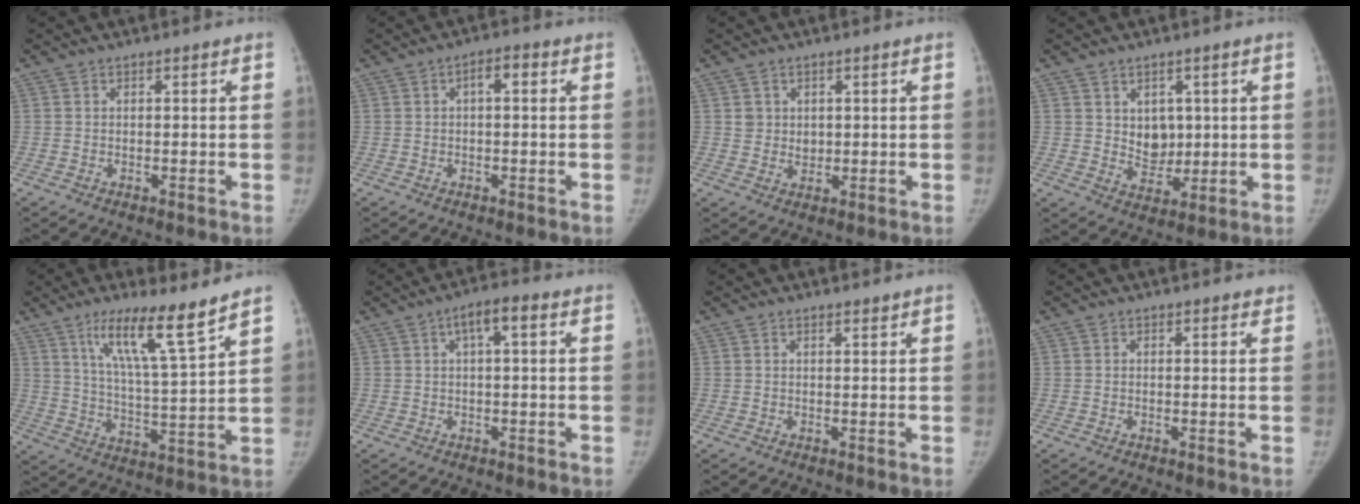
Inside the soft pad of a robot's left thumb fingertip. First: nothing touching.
{"total": 3.1, "force": [0.6, 1.3, 2.7], "torque": [-0.040, 0.010, 0.004]}
{"total": 3.0, "force": [1.0, 2.7, 0.7], "torque": [0.005, -0.005, 0.020]}
{"total": 6.1, "force": [1.4, 4.8, 3.6], "torque": [-0.024, -0.015, 0.032]}
{"total": 12.9, "force": [8.9, 1.3, 9.3], "torque": [-0.152, -0.060, 0.157]}
{"total": 4.3, "force": [1.1, 1.3, 3.9], "torque": [-0.064, 0.015, 0.013]}
{"total": 0.7, "force": [0.6, 0.1, 0.3], "torque": [-0.007, -0.005, 0.011]}
{"total": 0.6, "force": [0.5, 0.3, 0.2], "torque": [-0.002, -0.003, 0.003]}